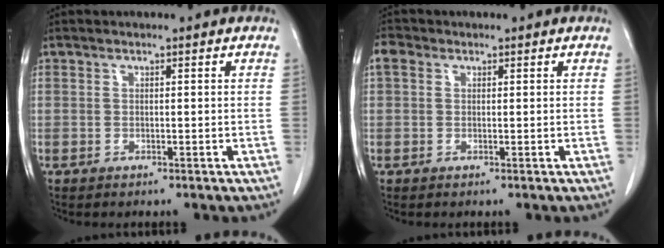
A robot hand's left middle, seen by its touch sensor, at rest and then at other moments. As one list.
[{"total": 1.7, "force": [0.7, 1.4, 0.8], "torque": [-0.019, 0.015, 0.010]}]